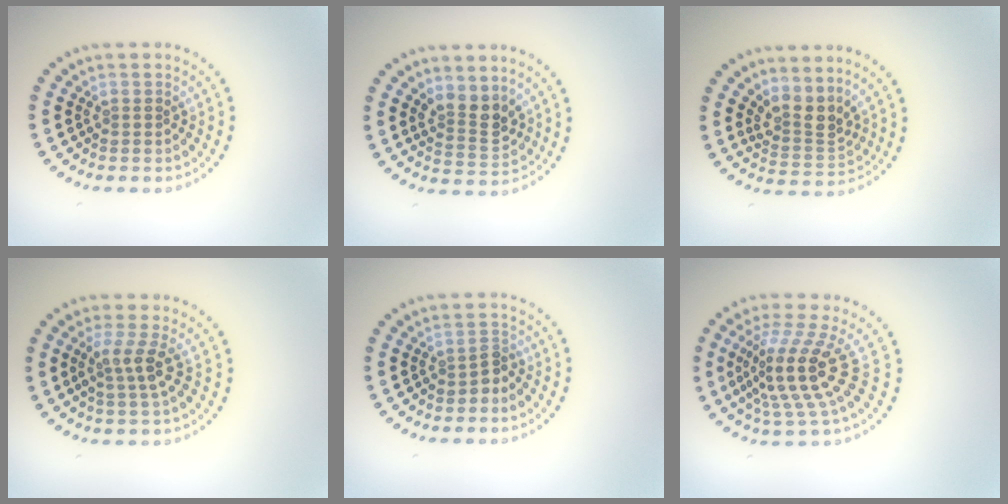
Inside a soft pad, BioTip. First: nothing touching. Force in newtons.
{"total": 3.0, "press": 2.6, "slide": 1.4}
{"total": 3.0, "press": 2.1, "slide": 2.1}
{"total": 2.5, "press": 2.0, "slide": 1.6}
{"total": 1.5, "press": 1.2, "slide": 0.9}
{"total": 5.3, "press": 3.9, "slide": 3.6}